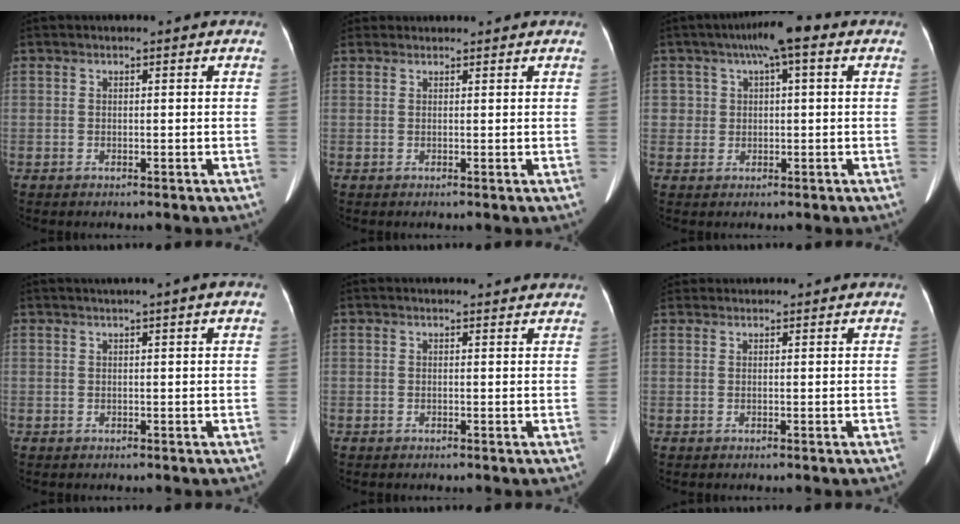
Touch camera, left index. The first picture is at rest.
{"total": 2.1, "force": [2.0, 0.6, 0.0], "torque": [-0.005, 0.019, 0.034]}
{"total": 5.6, "force": [2.7, 2.9, 4.0], "torque": [-0.055, 0.019, 0.038]}
{"total": 3.5, "force": [2.4, 0.0, 2.5], "torque": [-0.035, 0.032, 0.035]}
{"total": 4.9, "force": [4.7, 1.1, 0.9], "torque": [-0.007, 0.024, 0.049]}
{"total": 4.3, "force": [4.2, 0.9, 0.7], "torque": [-0.015, 0.034, 0.069]}